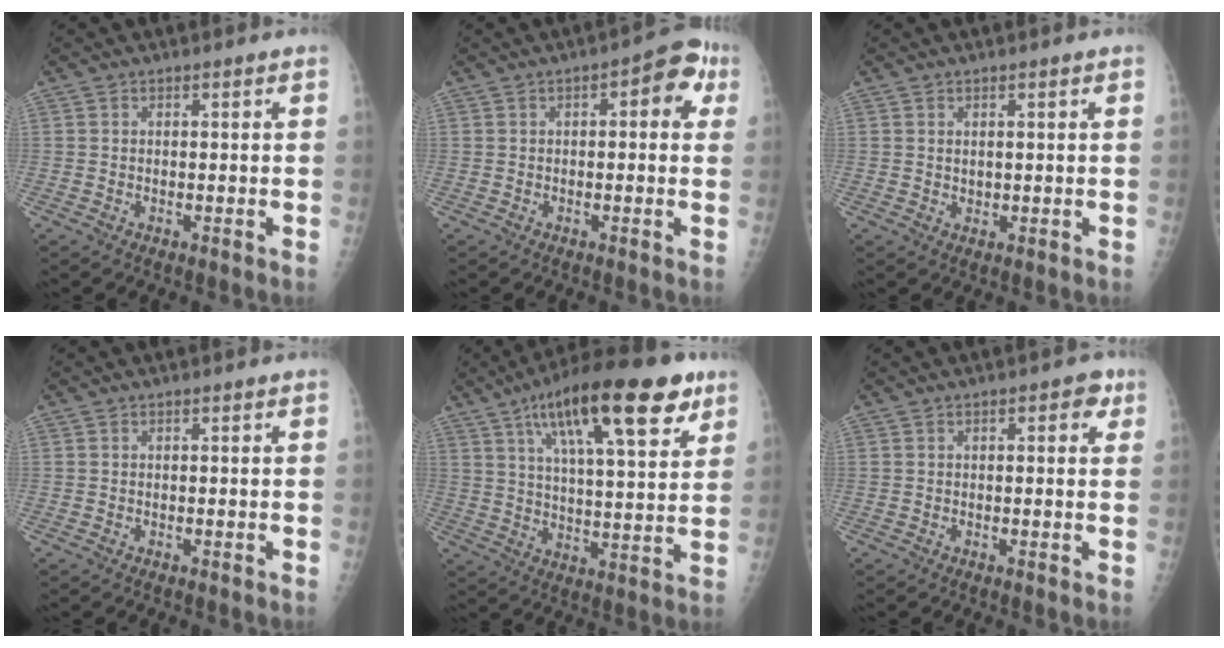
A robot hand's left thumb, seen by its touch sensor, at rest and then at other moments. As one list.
[{"total": 6.9, "force": [2.0, 3.1, 5.9], "torque": [-0.047, 0.017, 0.014]}, {"total": 1.4, "force": [0.6, 0.8, 1.0], "torque": [-0.012, -0.005, 0.014]}, {"total": 0.0}, {"total": 23.2, "force": [12.1, 7.2, 18.4], "torque": [-0.271, -0.018, 0.191]}, {"total": 3.4, "force": [1.4, 1.5, 2.7], "torque": [-0.020, 0.002, 0.010]}]